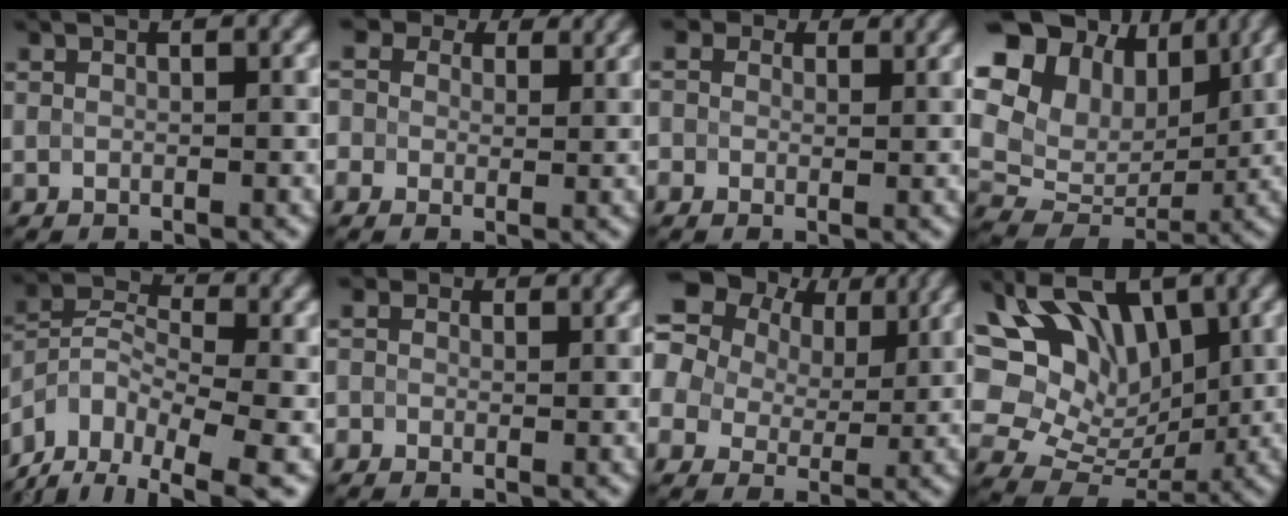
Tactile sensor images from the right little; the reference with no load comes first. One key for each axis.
{"total": 8.8, "fx": 4.8, "fy": 6.4, "fz": 3.7, "tx": -0.089, "ty": 0.035, "tz": 0.052}
{"total": 5.8, "fx": 3.0, "fy": 4.3, "fz": 2.3, "tx": -0.056, "ty": 0.020, "tz": 0.020}
{"total": 18.8, "fx": 6.4, "fy": 14.8, "fz": 9.8, "tx": -0.220, "ty": 0.033, "tz": 0.108}
{"total": 8.5, "fx": -5.3, "fy": 4.5, "fz": 5.0, "tx": -0.089, "ty": -0.002, "tz": -0.111}
{"total": 2.6, "fx": 0.9, "fy": 2.2, "fz": 1.0, "tx": -0.007, "ty": 0.008, "tz": -0.019}
{"total": 14.6, "fx": 7.4, "fy": 9.9, "fz": 7.6, "tx": -0.183, "ty": 0.048, "tz": 0.117}
{"total": 11.1, "fx": 4.2, "fy": 7.2, "fz": 7.2, "tx": -0.119, "ty": 0.021, "tz": 0.070}